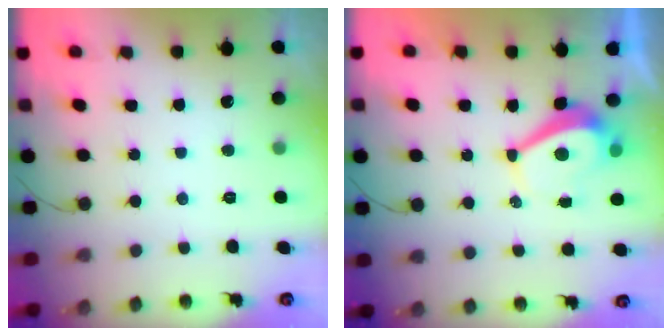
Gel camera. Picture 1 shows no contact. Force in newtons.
{"total": 4.0, "press": 4.0, "slide": 0.5}